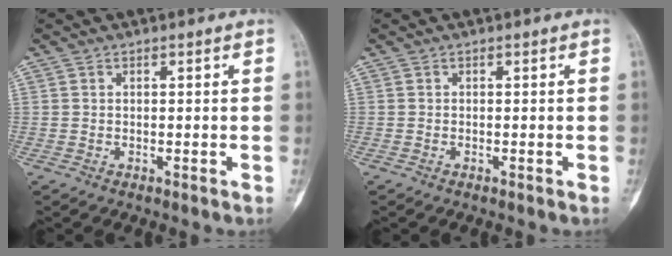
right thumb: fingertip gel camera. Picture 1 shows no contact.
{"total": 0.0}